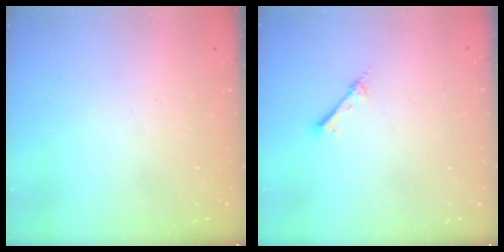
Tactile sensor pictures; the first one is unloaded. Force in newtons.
{"total": 1.5, "press": 1.4, "slide": 0.2}